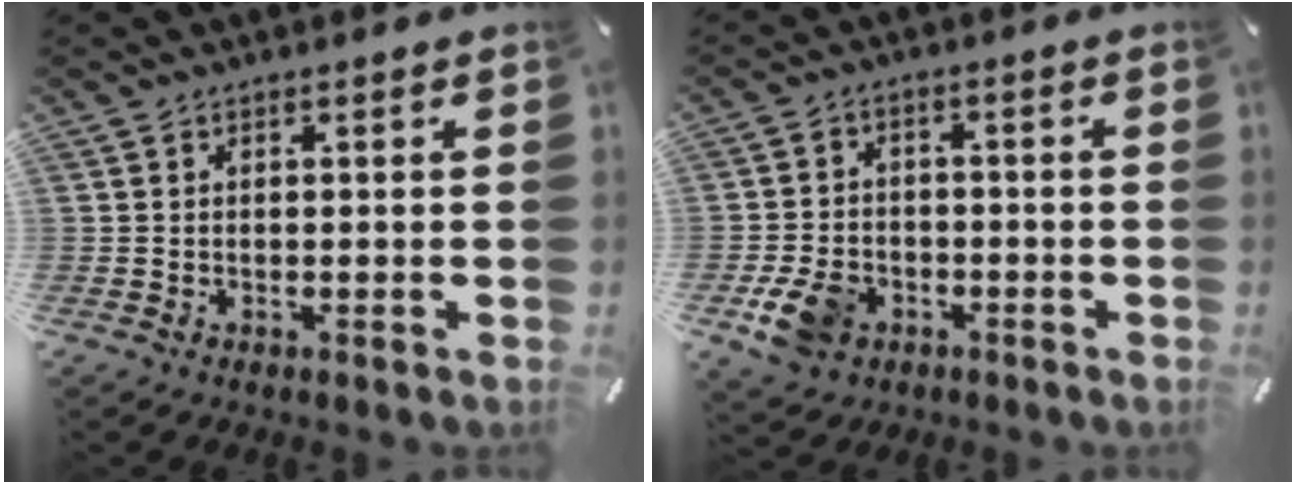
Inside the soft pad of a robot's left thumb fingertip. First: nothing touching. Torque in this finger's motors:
{"motor_torque": [0.53, 1.94, 0.58, 0.48, 0.07]}